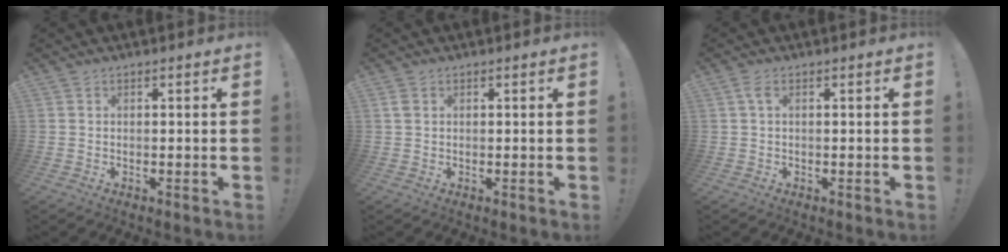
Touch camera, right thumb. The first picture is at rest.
{"total": 1.9, "force": [0.9, 1.2, 1.1], "torque": [-0.018, 0.001, 0.015]}
{"total": 2.0, "force": [0.4, 0.6, 1.8], "torque": [-0.039, 0.003, 0.008]}